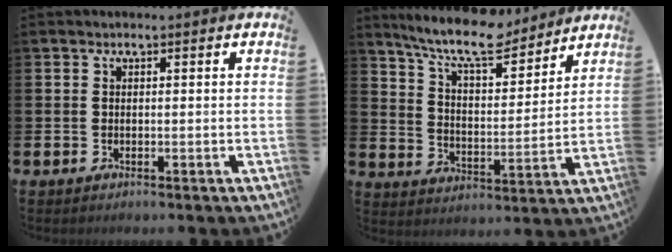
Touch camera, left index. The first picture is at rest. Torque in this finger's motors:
{"motor_torque": [0.84, -0.86, 0.71, 0.21]}